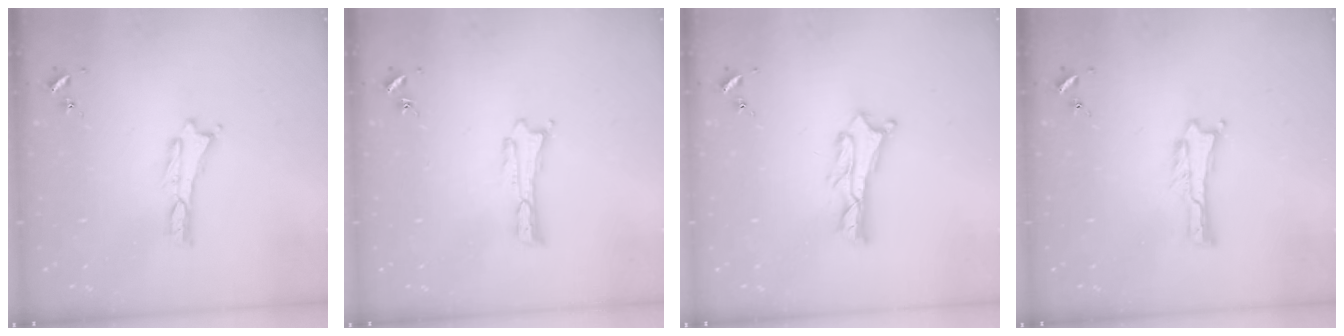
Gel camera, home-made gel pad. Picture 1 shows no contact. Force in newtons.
{"total": 0.0}
{"total": 1.8, "press": 1.8, "slide": 0.2}
{"total": 0.0}